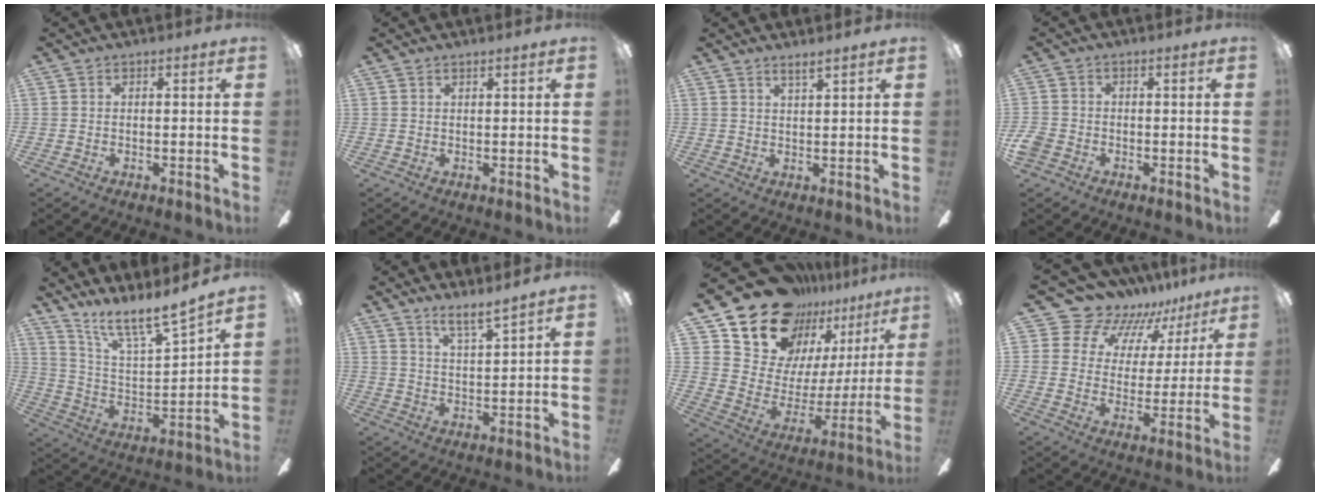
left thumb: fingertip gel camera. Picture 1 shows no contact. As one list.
[{"total": 1.1, "force": [1.0, -0.1, 0.5], "torque": [-0.009, -0.001, 0.017]}, {"total": 2.7, "force": [2.4, -0.3, 1.1], "torque": [-0.028, -0.011, 0.044]}, {"total": 2.8, "force": [-1.4, 2.0, 1.4], "torque": [-0.034, 0.003, -0.028]}, {"total": 12.5, "force": [11.1, 0.8, 5.9], "torque": [-0.125, -0.087, 0.190]}, {"total": 5.4, "force": [4.9, 0.0, 2.3], "torque": [-0.050, -0.033, 0.085]}, {"total": 18.4, "force": [15.4, 9.1, 4.4], "torque": [-0.100, -0.126, 0.285]}, {"total": 12.6, "force": [10.8, 6.4, 1.6], "torque": [-0.066, -0.086, 0.200]}]